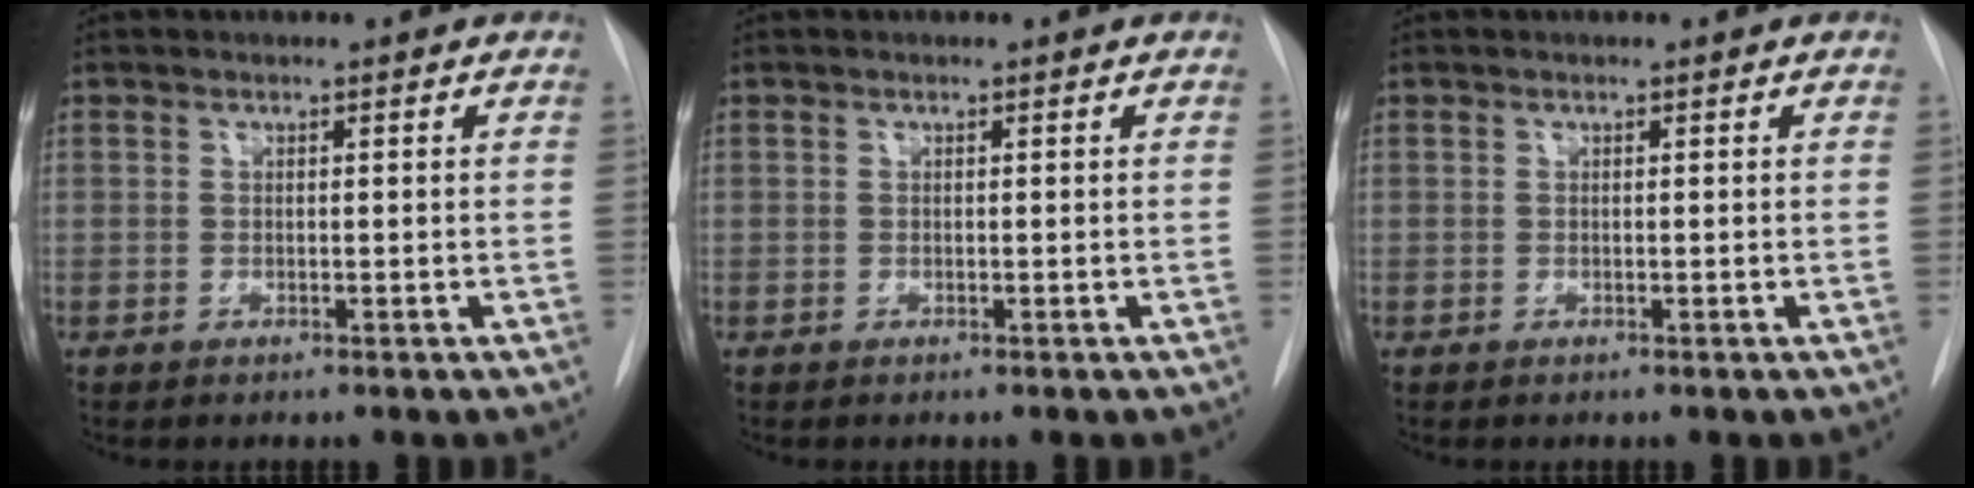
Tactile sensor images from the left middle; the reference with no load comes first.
{"total": 0.0}
{"total": 0.0}